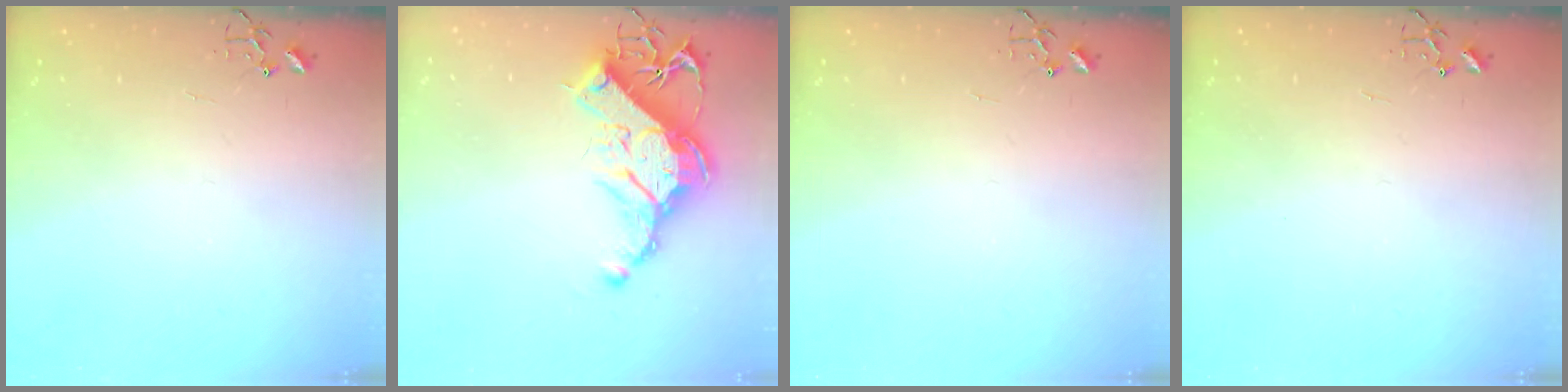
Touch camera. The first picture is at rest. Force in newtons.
{"total": 15.9, "press": 15.8, "slide": 2.4}
{"total": 0.0}
{"total": 0.0}